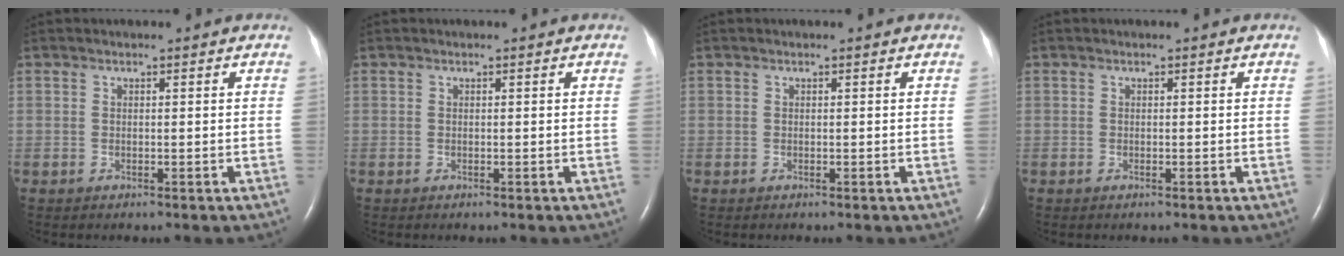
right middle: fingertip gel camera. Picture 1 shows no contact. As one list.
[{"total": 0.0}, {"total": 0.0}, {"total": 0.0}]